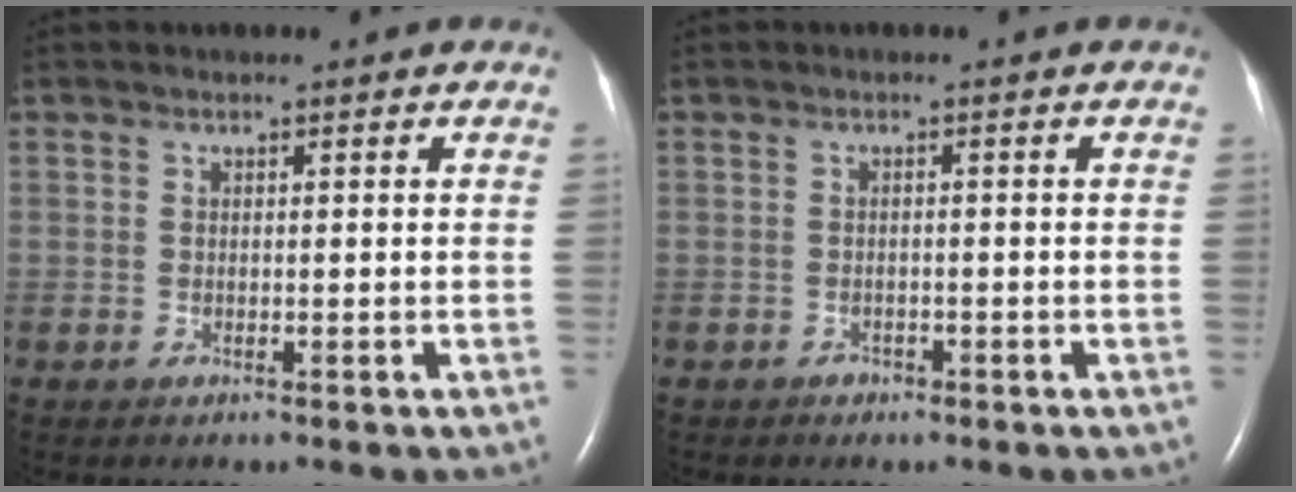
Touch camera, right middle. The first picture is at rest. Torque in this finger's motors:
{"motor_torque": [0.04, -0.02, -0.01, 0.00]}